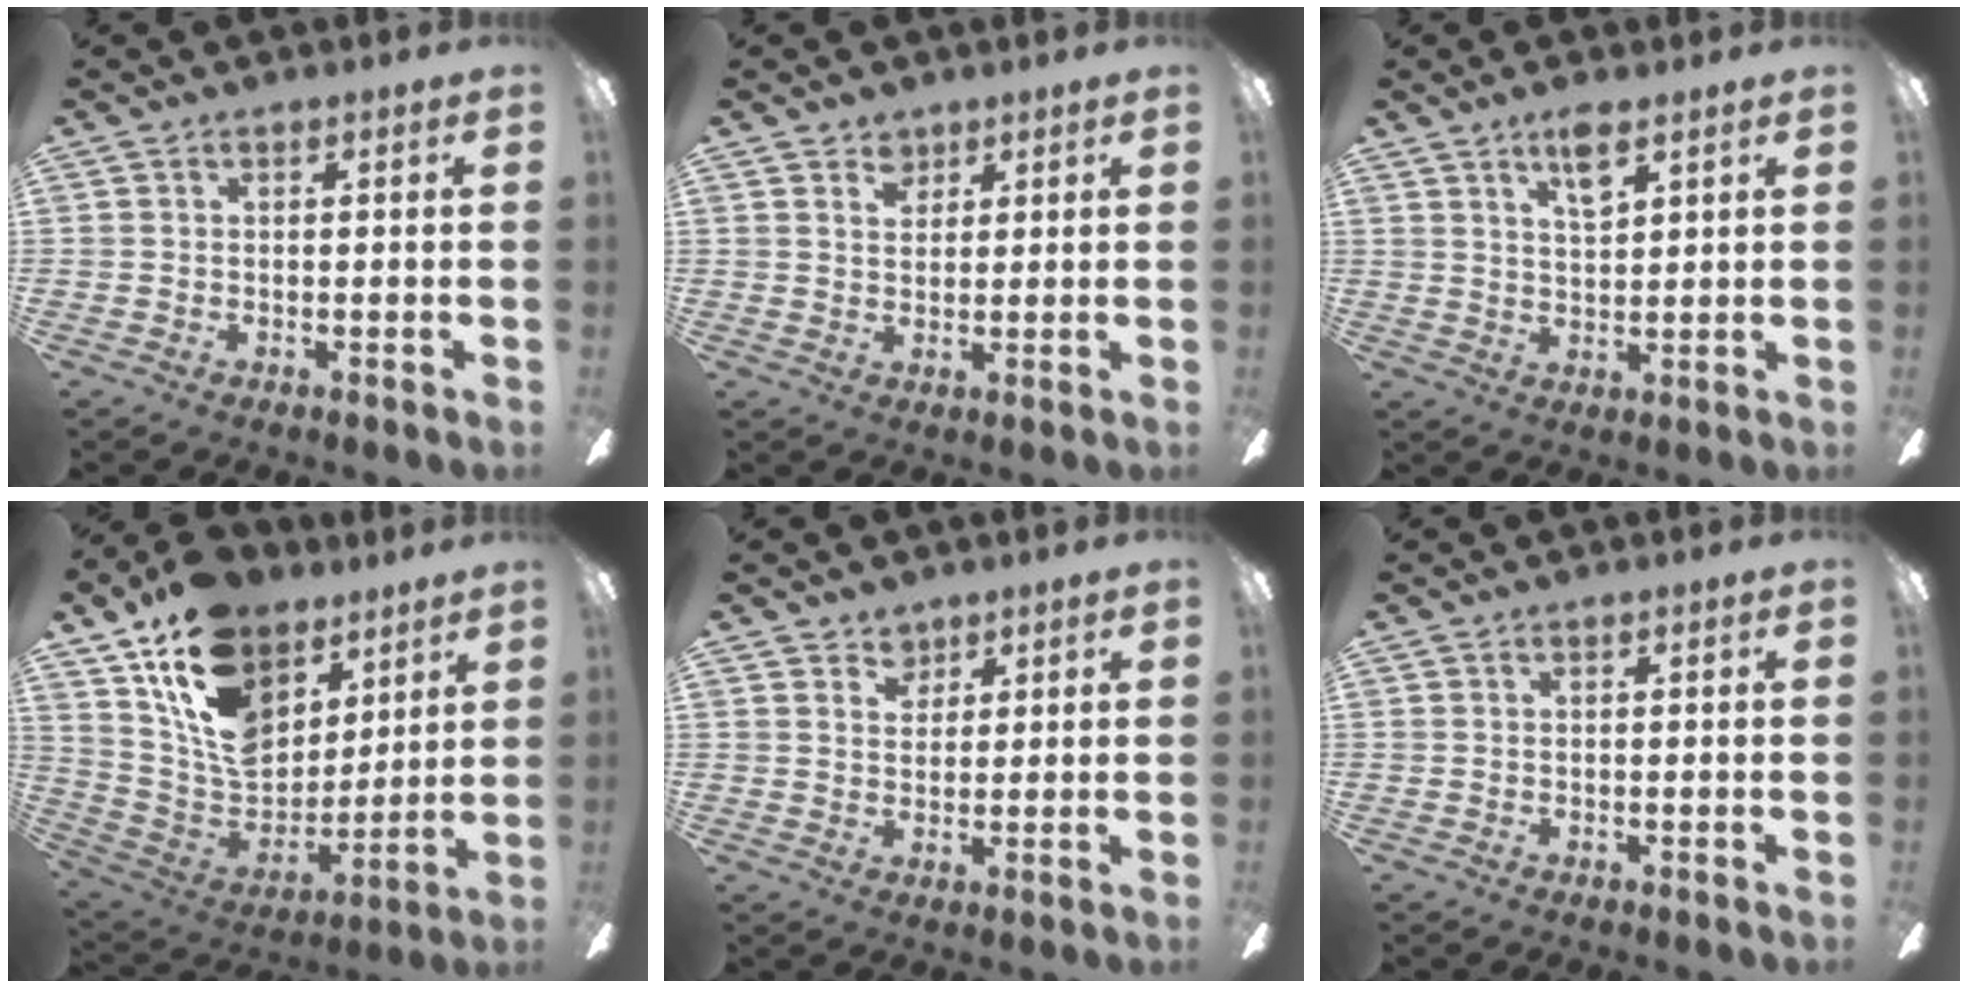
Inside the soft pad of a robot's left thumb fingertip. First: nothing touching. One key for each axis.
{"total": 3.5, "fx": 2.5, "fy": 2.3, "fz": 0.8, "tx": -0.006, "ty": -0.005, "tz": 0.046}
{"total": 5.4, "fx": 3.7, "fy": 1.7, "fz": 3.6, "tx": -0.055, "ty": -0.015, "tz": 0.061}
{"total": 19.5, "fx": 11.4, "fy": 12.5, "fz": 9.7, "tx": -0.186, "ty": -0.065, "tz": 0.214}
{"total": 3.7, "fx": 2.8, "fy": 2.4, "fz": 0.3, "tx": 0.001, "ty": -0.012, "tz": 0.052}
{"total": 0.0}